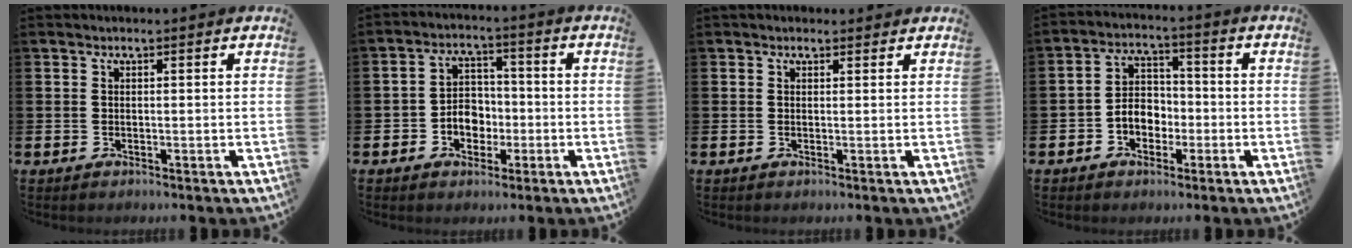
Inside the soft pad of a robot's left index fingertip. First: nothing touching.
{"total": 4.3, "force": [-1.3, 3.6, 1.9], "torque": [-0.036, 0.007, -0.033]}
{"total": 0.8, "force": [0.6, 0.5, 0.1], "torque": [0.017, -0.001, 0.006]}
{"total": 4.4, "force": [-1.5, 3.5, 2.1], "torque": [-0.046, 0.010, -0.034]}